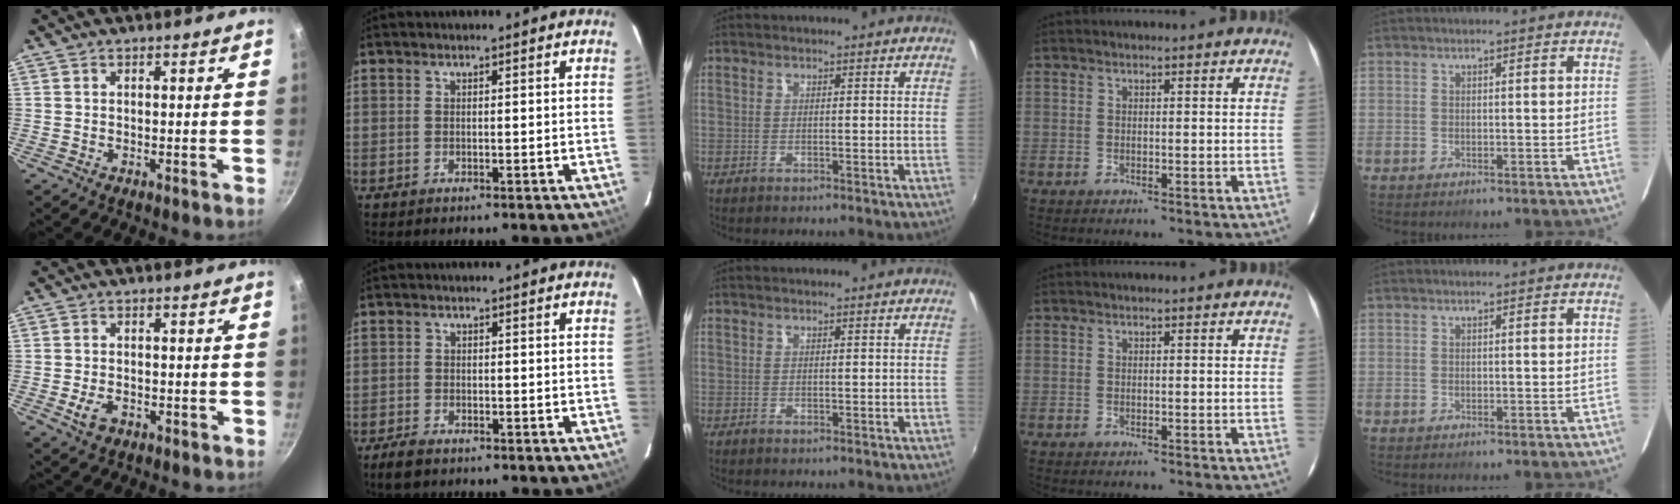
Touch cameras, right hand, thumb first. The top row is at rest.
{"thumb": {"total": 3.7, "force": [-1.4, 2.4, 2.4], "torque": [-0.043, 0.008, -0.023]}, "index": {"total": 3.7, "force": [-2.9, 1.5, 1.7], "torque": [-0.050, -0.007, -0.056]}}